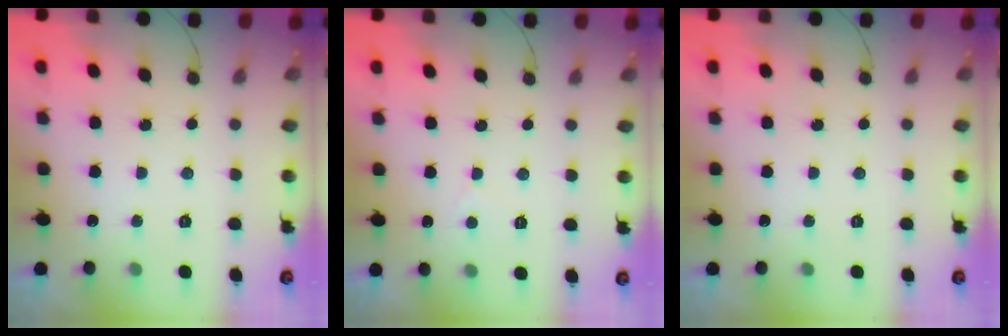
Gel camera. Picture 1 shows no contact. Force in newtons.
{"total": 1.0, "press": 1.0, "slide": 0.2}
{"total": 0.0}